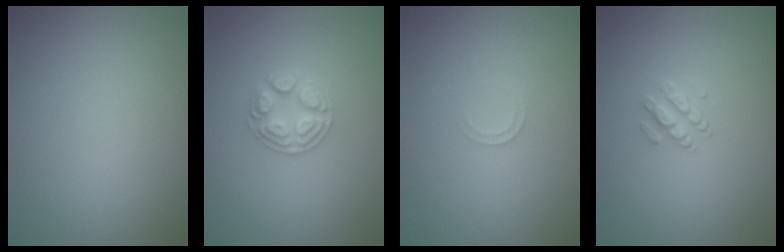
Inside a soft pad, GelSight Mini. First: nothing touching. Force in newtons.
{"total": 2.7, "press": 2.6, "slide": 0.7}
{"total": 0.7, "press": 0.7, "slide": 0.1}
{"total": 1.5, "press": 1.1, "slide": 1.0}